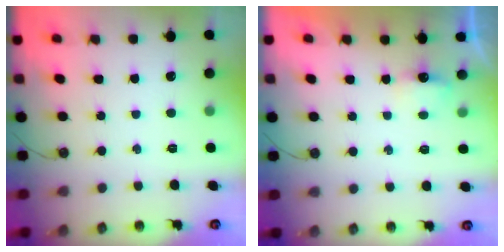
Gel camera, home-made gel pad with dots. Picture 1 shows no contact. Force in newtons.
{"total": 3.0, "press": 3.0, "slide": 0.5}